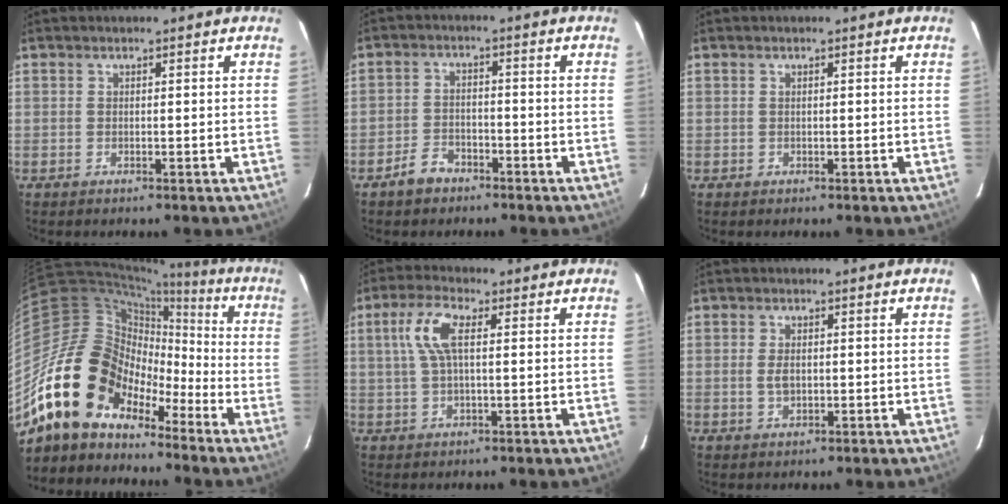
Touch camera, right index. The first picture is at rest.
{"total": 4.7, "force": [-3.5, 2.7, 1.6], "torque": [-0.046, 0.012, -0.058]}
{"total": 0.0}
{"total": 17.1, "force": [-11.7, 10.4, 6.7], "torque": [-0.137, 0.024, -0.226]}
{"total": 6.8, "force": [1.5, 2.2, 6.3], "torque": [-0.131, 0.014, 0.031]}
{"total": 2.7, "force": [-0.2, 1.6, 2.2], "torque": [-0.042, 0.001, -0.001]}